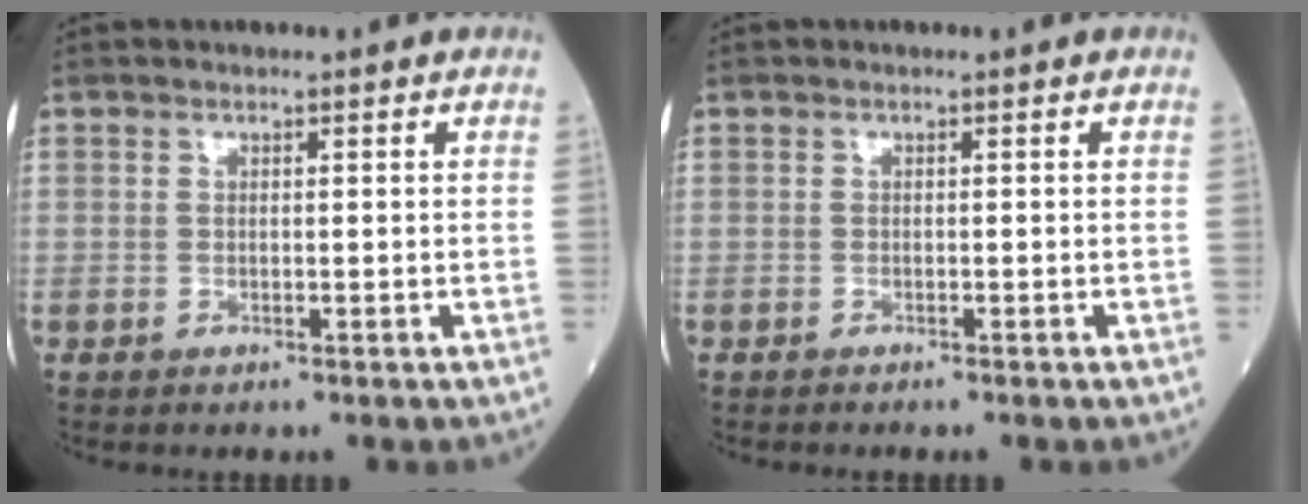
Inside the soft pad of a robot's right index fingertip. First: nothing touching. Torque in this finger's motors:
{"motor_torque": [0.09, -0.03, 0.04, -0.01]}